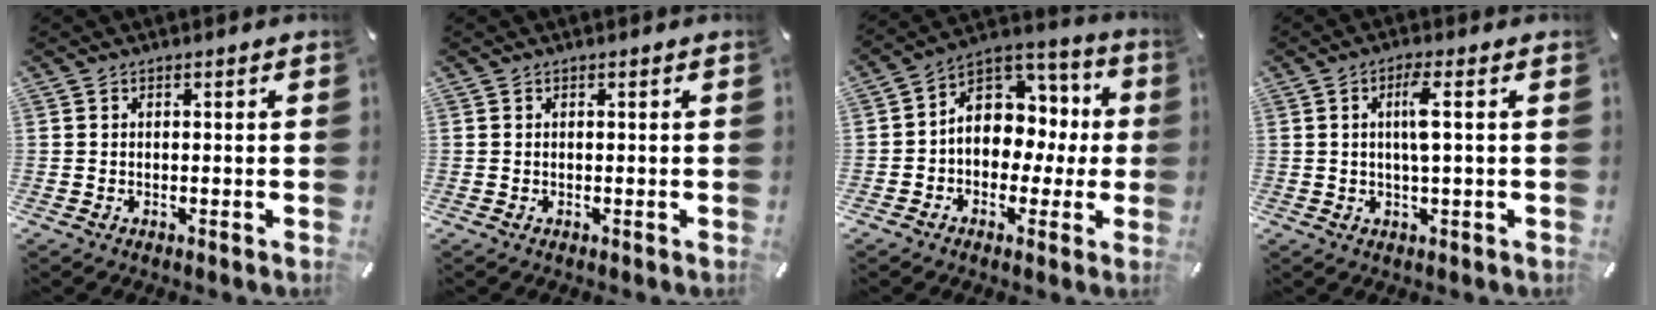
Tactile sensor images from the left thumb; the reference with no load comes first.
{"total": 0.0}
{"total": 9.9, "force": [0.8, 8.8, 4.5], "torque": [-0.065, -0.017, 0.023]}
{"total": 5.0, "force": [0.6, 0.7, 4.9], "torque": [-0.095, 0.001, 0.007]}